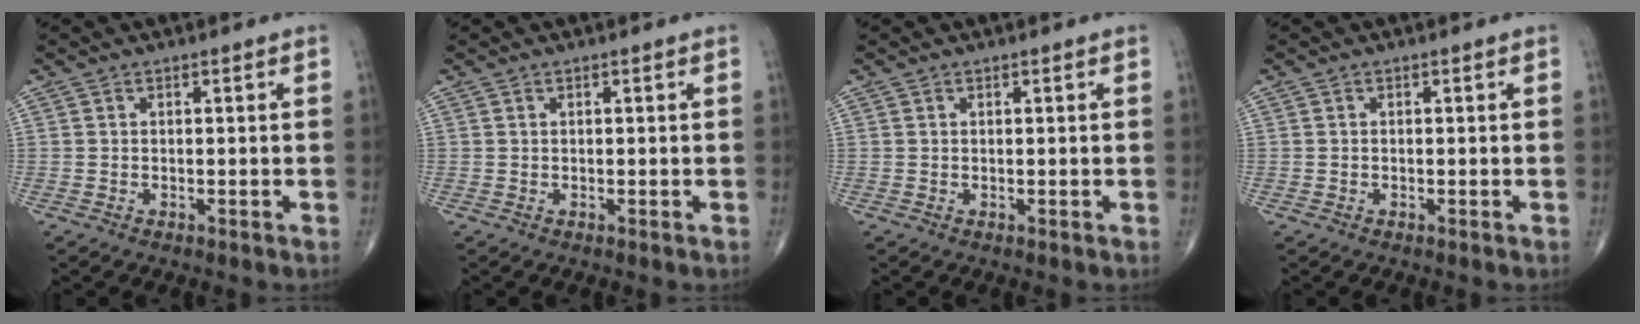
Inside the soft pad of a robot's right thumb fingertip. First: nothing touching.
{"total": 0.0}
{"total": 0.0}
{"total": 0.0}